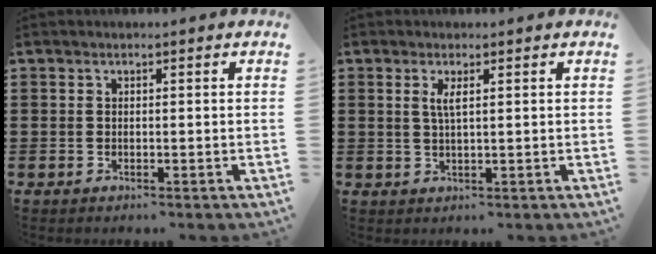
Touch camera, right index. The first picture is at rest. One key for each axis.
{"total": 2.2, "fx": 0.7, "fy": 0.4, "fz": 2.0, "tx": -0.043, "ty": 0.002, "tz": 0.011}